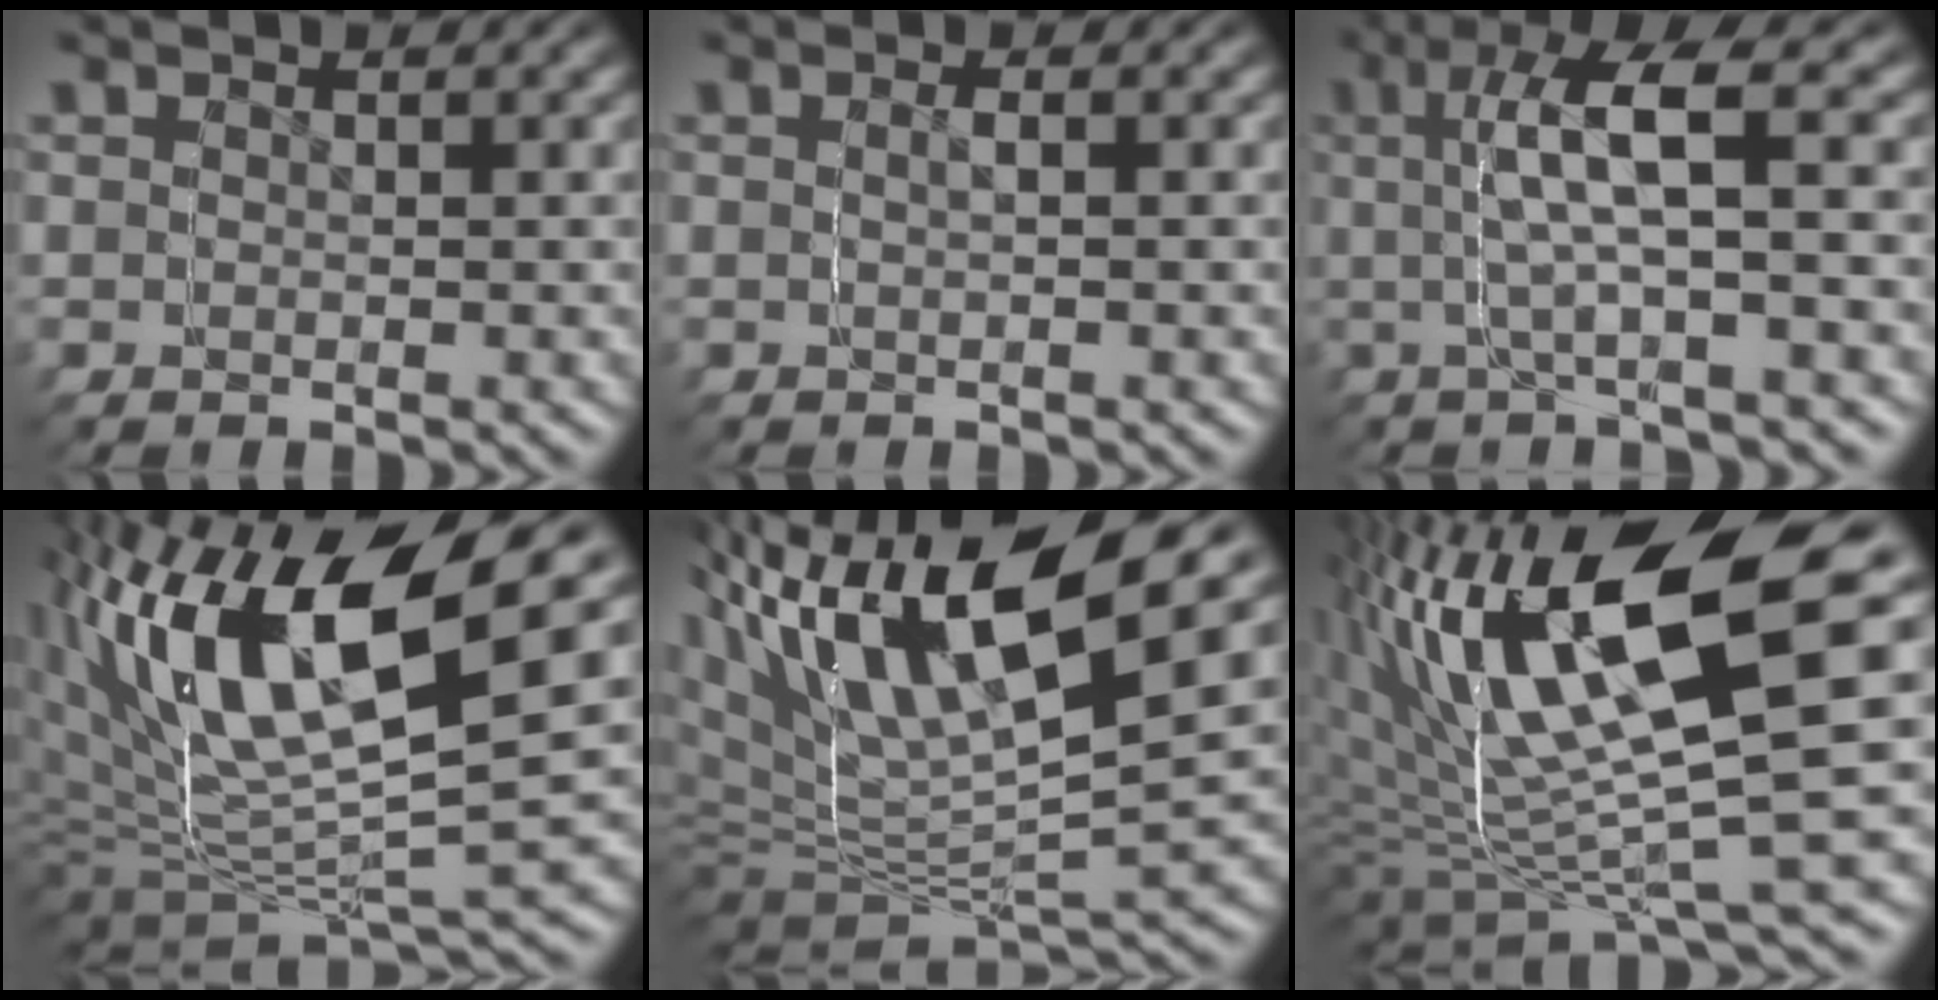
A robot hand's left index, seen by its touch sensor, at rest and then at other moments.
{"total": 1.3, "force": [-0.7, -1.0, -0.2], "torque": [-0.004, 0.005, -0.011]}
{"total": 5.1, "force": [1.3, 0.9, 4.8], "torque": [-0.098, 0.036, 0.013]}
{"total": 8.5, "force": [1.9, 5.9, 5.8], "torque": [-0.152, 0.001, 0.030]}
{"total": 7.3, "force": [3.3, 4.8, 4.4], "torque": [-0.113, 0.006, 0.046]}
{"total": 9.9, "force": [2.3, 5.0, 8.2], "torque": [-0.177, 0.020, 0.042]}